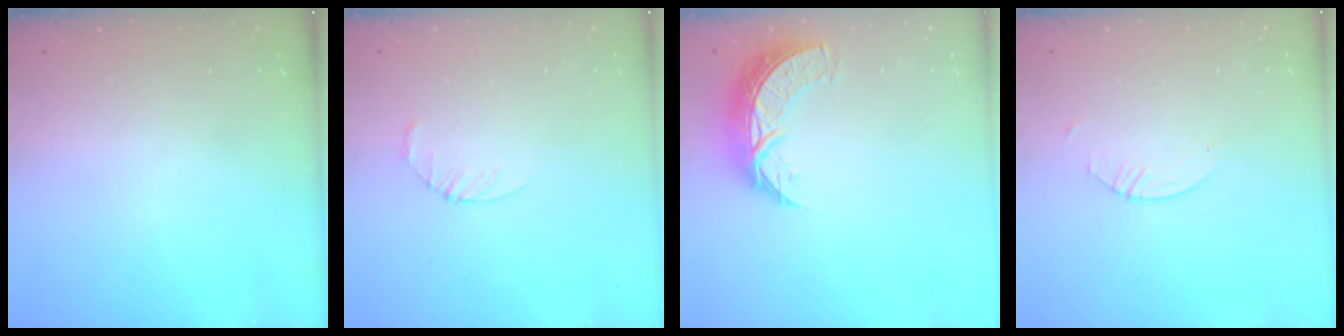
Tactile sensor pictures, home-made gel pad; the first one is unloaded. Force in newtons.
{"total": 3.2, "press": 3.1, "slide": 0.4}
{"total": 9.2, "press": 9.2, "slide": 0.6}
{"total": 0.8, "press": 0.8, "slide": 0.2}